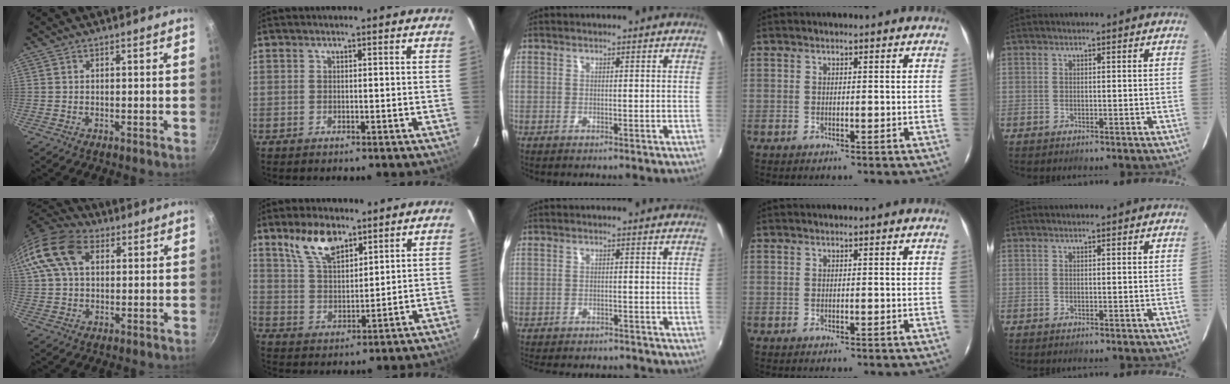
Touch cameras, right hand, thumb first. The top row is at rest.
{"thumb": {"total": 16.9, "force": [5.6, 11.2, 11.3], "torque": [-0.230, 0.024, 0.088]}, "index": {"total": 9.5, "force": [6.3, 4.3, 5.6], "torque": [-0.104, 0.012, 0.127]}, "middle": {"total": 11.1, "force": [-9.7, 3.4, 4.1], "torque": [-0.097, -0.016, -0.136]}}